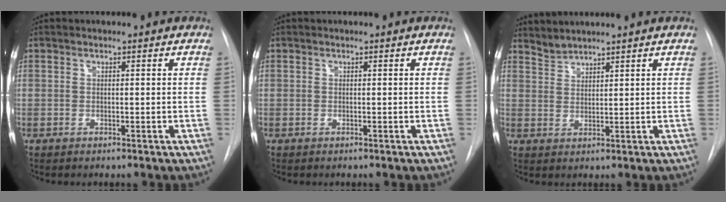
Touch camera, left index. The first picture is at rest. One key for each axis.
{"total": 0.0}
{"total": 2.6, "fx": 2.6, "fy": -0.4, "fz": -0.4, "tx": 0.001, "ty": 0.006, "tz": 0.060}